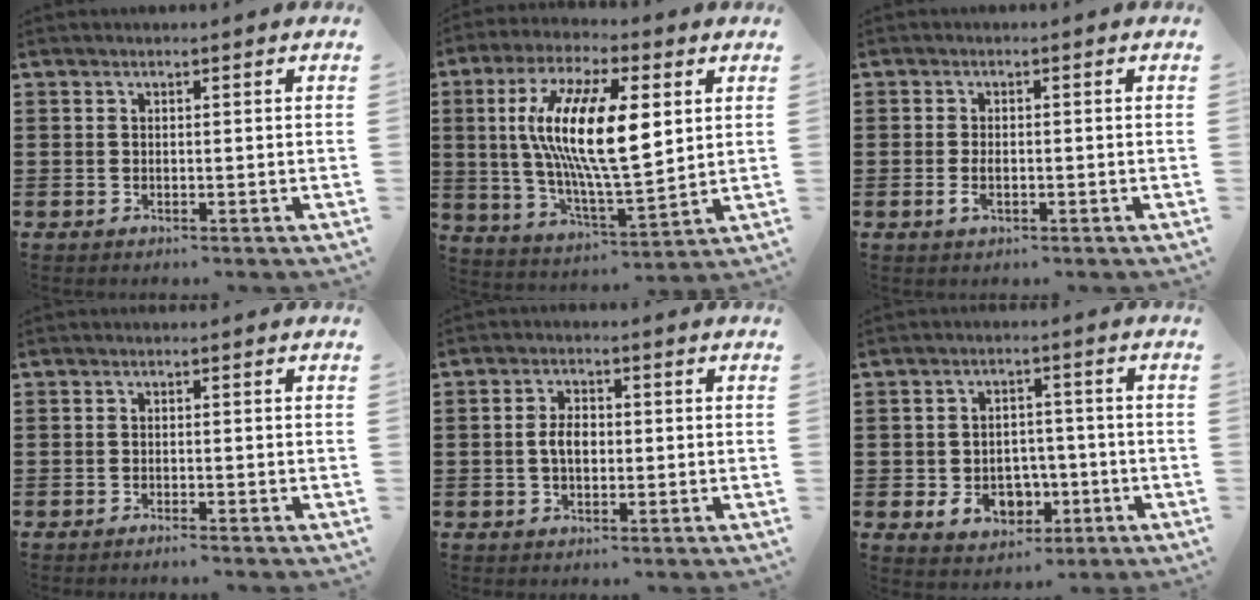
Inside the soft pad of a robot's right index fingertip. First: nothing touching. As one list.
[{"total": 15.4, "force": [3.6, 4.9, 14.2], "torque": [-0.291, 0.000, 0.061]}, {"total": 2.1, "force": [-0.6, 1.0, 1.8], "torque": [-0.042, -0.003, -0.012]}, {"total": 0.9, "force": [-0.9, -0.1, 0.3], "torque": [-0.006, -0.003, -0.017]}, {"total": 3.5, "force": [-0.2, 2.0, 2.8], "torque": [-0.055, 0.006, -0.004]}, {"total": 6.4, "force": [-1.9, 5.0, 3.5], "torque": [-0.067, 0.010, -0.035]}]